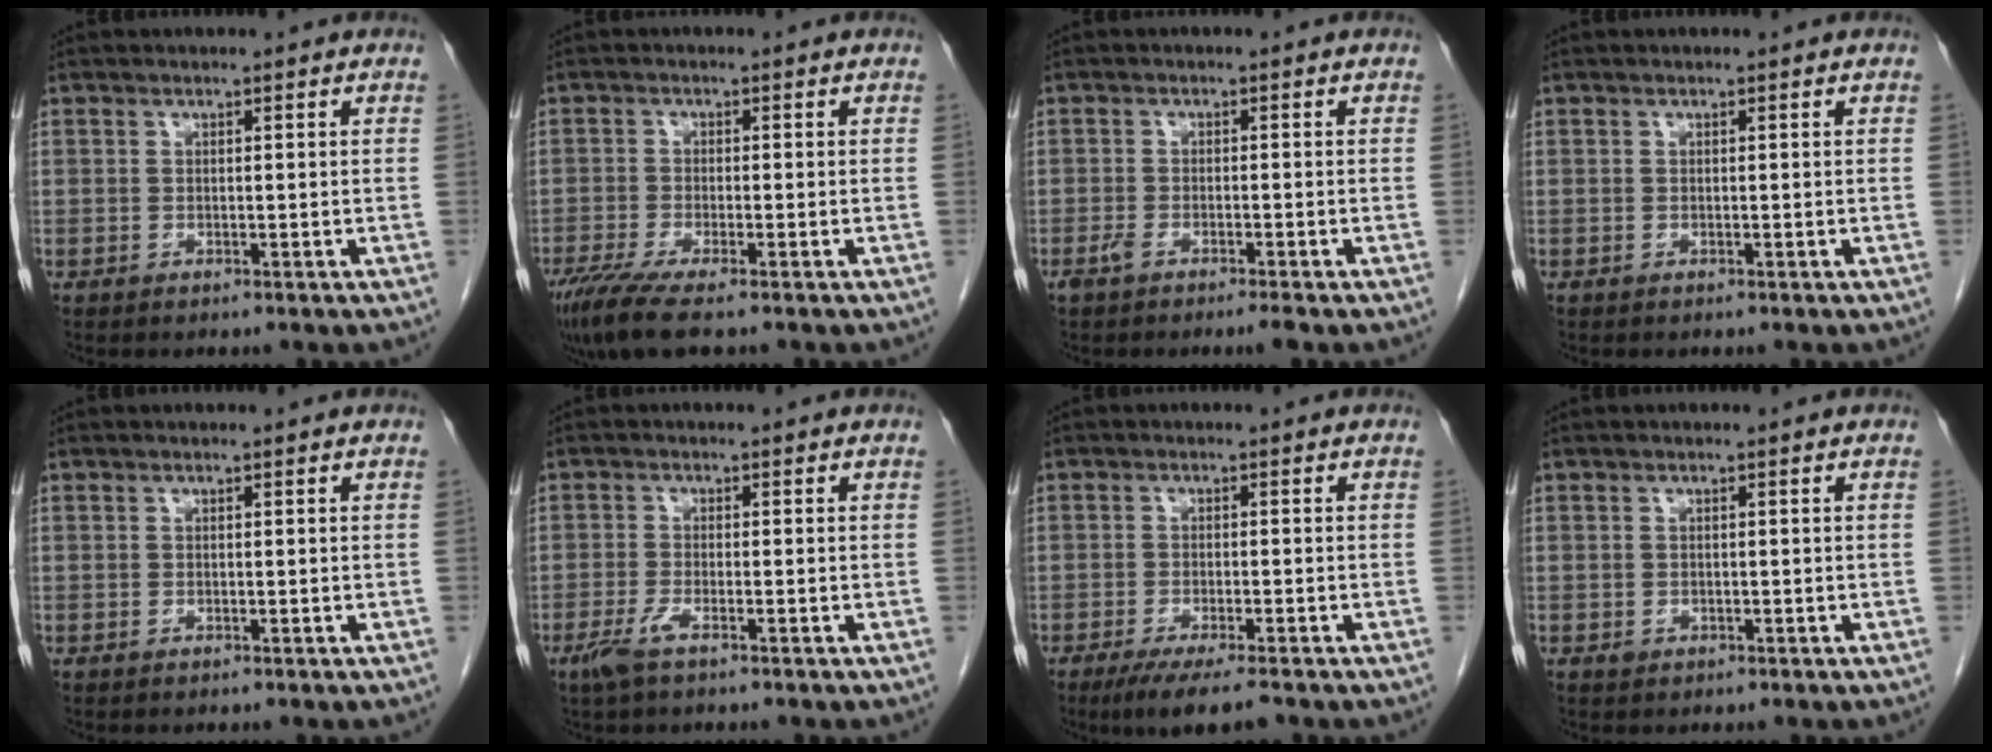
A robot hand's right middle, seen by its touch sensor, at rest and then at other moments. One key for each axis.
{"total": 6.7, "fx": -4.9, "fy": 0.4, "fz": 4.6, "tx": -0.082, "ty": -0.018, "tz": -0.089}
{"total": 2.6, "fx": -1.9, "fy": 0.1, "fz": 1.8, "tx": -0.035, "ty": -0.004, "tz": -0.036}
{"total": 0.0}
{"total": 0.0}
{"total": 2.9, "fx": -1.8, "fy": 0.3, "fz": 2.2, "tx": -0.053, "ty": -0.007, "tz": -0.040}
{"total": 6.5, "fx": -4.9, "fy": 0.5, "fz": 4.2, "tx": -0.066, "ty": -0.017, "tz": -0.077}
{"total": 0.6, "fx": -0.2, "fy": 0.6, "fz": 0.2, "tx": -0.002, "ty": 0.001, "tz": -0.001}